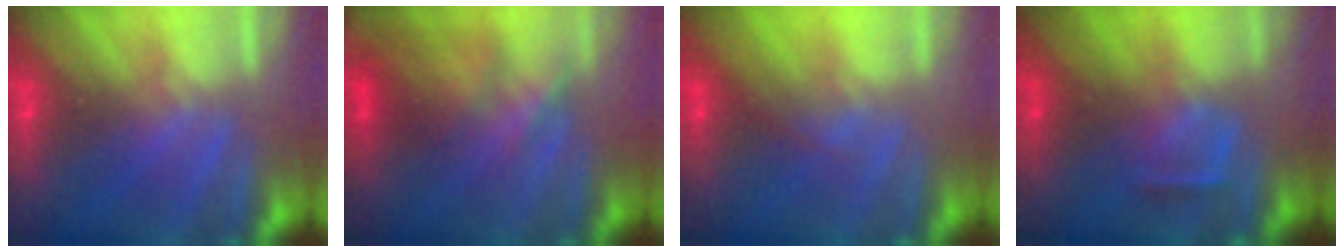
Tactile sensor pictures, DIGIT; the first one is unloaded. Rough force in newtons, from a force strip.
{"total": 3.5}
{"total": 2.3}
{"total": 2.9}